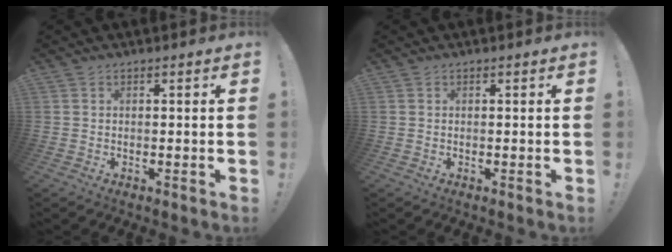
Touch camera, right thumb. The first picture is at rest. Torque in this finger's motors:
{"motor_torque": [0.00, -0.23, -0.28, 0.27, 0.00]}